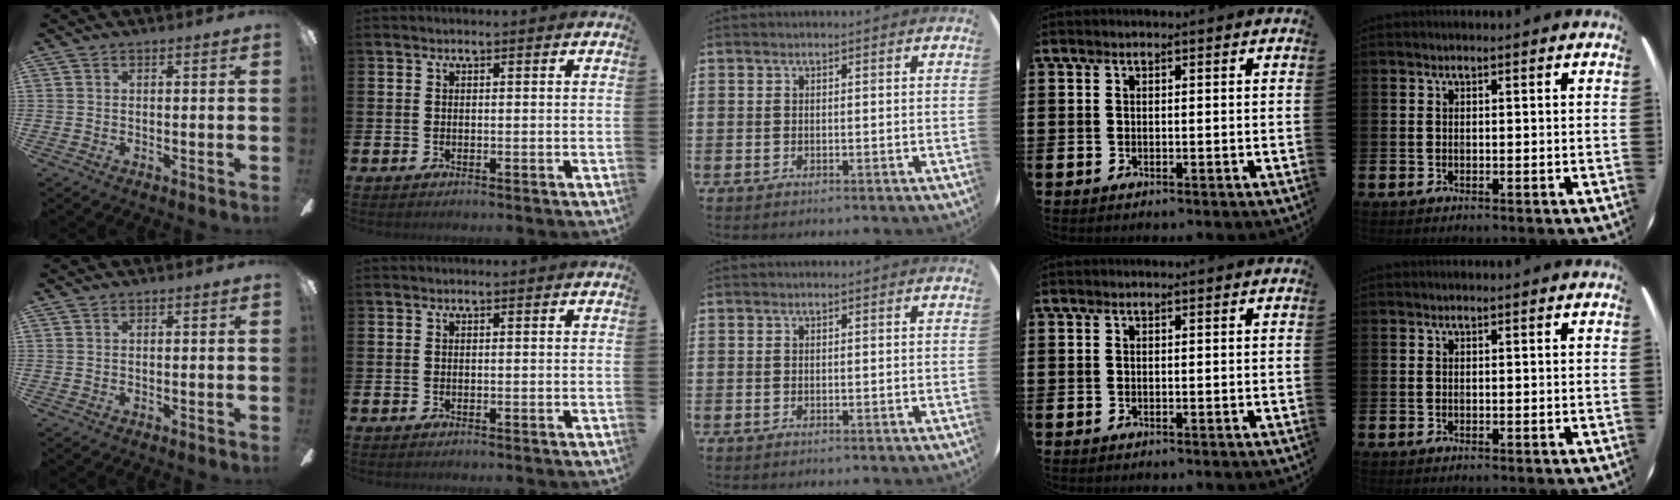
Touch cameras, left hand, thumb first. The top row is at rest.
{}